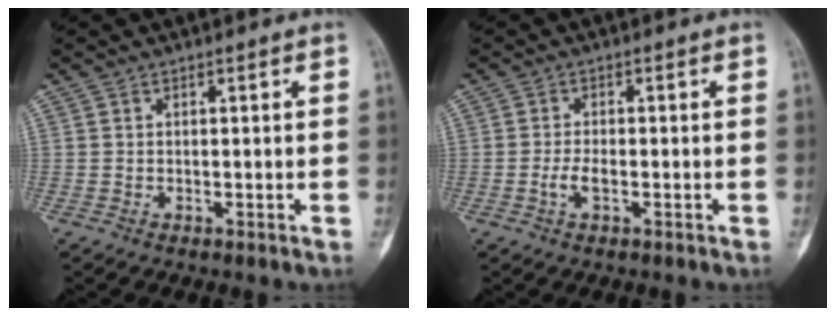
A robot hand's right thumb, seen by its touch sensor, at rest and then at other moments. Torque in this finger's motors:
{"motor_torque": [0.33, 0.12, 0.32, -0.02, 0.09]}